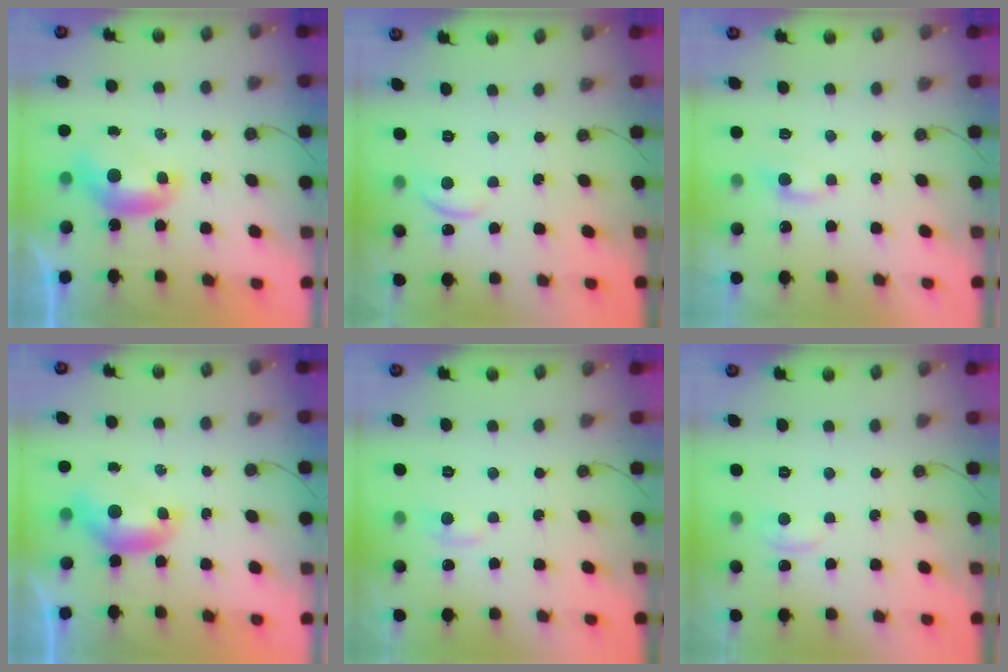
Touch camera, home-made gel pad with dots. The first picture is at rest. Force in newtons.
{"total": 1.3, "press": 1.1, "slide": 0.5}
{"total": 0.0}
{"total": 0.0}
{"total": 1.1, "press": 0.7, "slide": 0.8}
{"total": 1.4, "press": 1.3, "slide": 0.7}